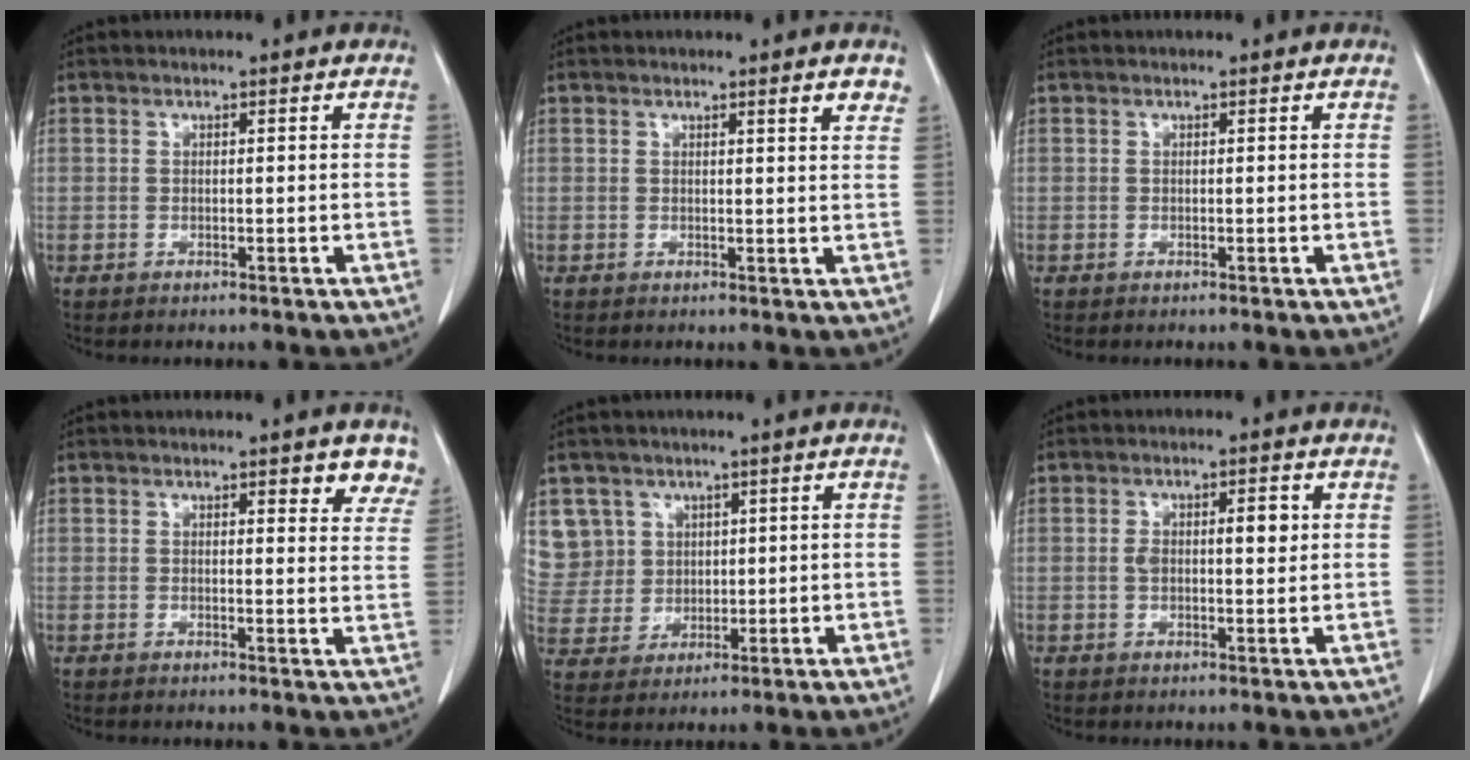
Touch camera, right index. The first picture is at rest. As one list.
[{"total": 2.9, "force": [2.2, 0.2, 1.9], "torque": [-0.023, -0.008, 0.017]}, {"total": 0.0}, {"total": 5.0, "force": [4.0, 1.2, 2.8], "torque": [-0.021, -0.011, 0.032]}, {"total": 8.3, "force": [3.7, 7.4, -0.1], "torque": [-0.004, 0.024, 0.091]}, {"total": 4.5, "force": [0.6, 1.5, 4.2], "torque": [-0.079, 0.010, 0.014]}]